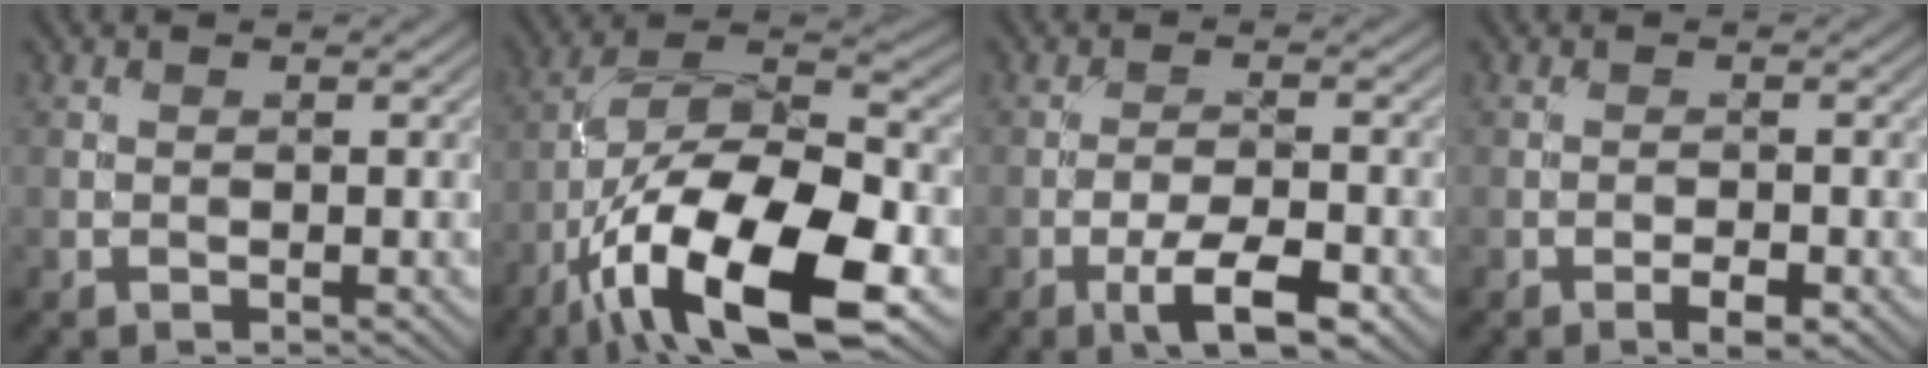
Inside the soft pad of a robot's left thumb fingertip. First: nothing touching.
{"total": 17.2, "force": [-8.0, 6.7, 13.7], "torque": [-0.249, -0.010, -0.153]}
{"total": 5.8, "force": [-3.1, 1.6, 4.6], "torque": [-0.083, 0.005, -0.052]}
{"total": 2.0, "force": [-1.2, 0.5, 1.5], "torque": [-0.026, 0.002, -0.022]}